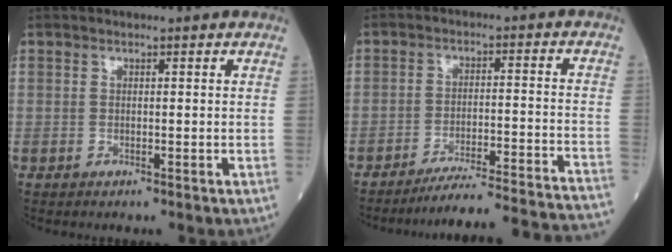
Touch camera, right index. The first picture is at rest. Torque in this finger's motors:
{"motor_torque": [-0.65, -0.41, 0.05, 0.00]}